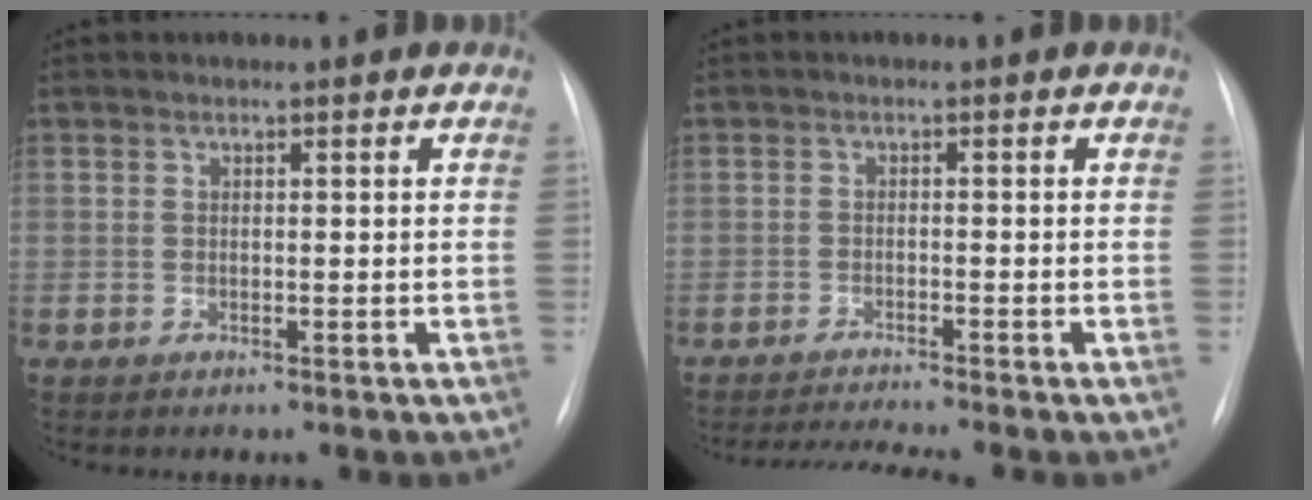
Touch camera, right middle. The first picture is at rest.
{"total": 5.5, "force": [-4.9, -1.5, 2.1], "torque": [-0.032, -0.017, -0.080]}